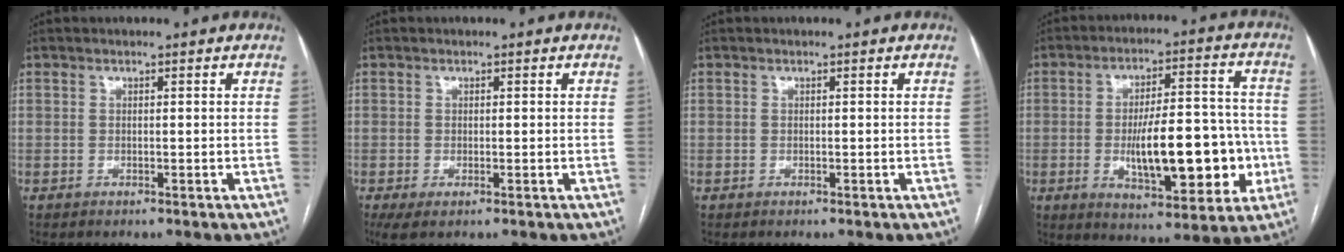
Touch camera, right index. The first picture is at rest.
{"total": 2.6, "force": [-1.0, 1.0, 2.1], "torque": [-0.039, -0.007, -0.014]}
{"total": 0.0}
{"total": 16.3, "force": [-3.1, 5.4, 15.0], "torque": [-0.229, 0.017, -0.040]}